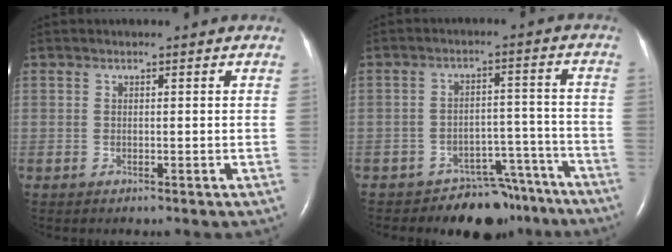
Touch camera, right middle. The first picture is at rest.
{"total": 9.4, "force": [-8.3, 4.4, 0.4], "torque": [0.026, 0.050, -0.111]}